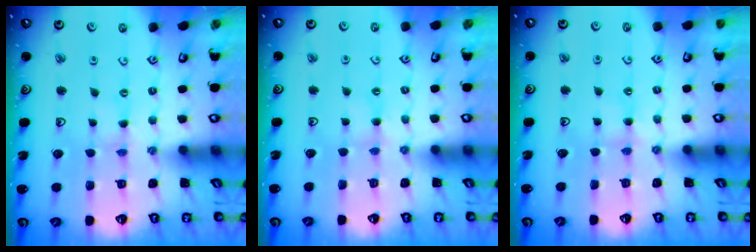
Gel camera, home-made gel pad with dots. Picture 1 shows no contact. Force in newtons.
{"total": 2.1, "press": 2.0, "slide": 0.4}
{"total": 2.8, "press": 2.8, "slide": 0.3}